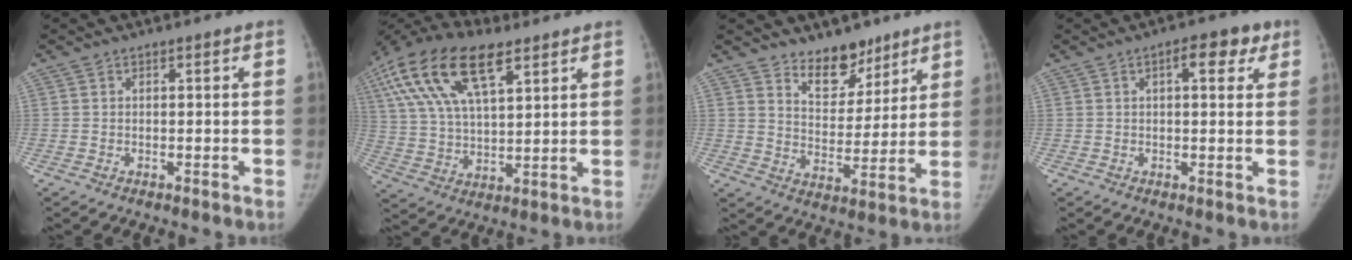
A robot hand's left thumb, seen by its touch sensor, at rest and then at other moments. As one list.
[{"total": 20.7, "force": [10.0, 9.4, 15.4], "torque": [-0.305, 0.001, 0.184]}, {"total": 9.4, "force": [7.3, 5.1, 3.2], "torque": [-0.014, -0.054, 0.127]}, {"total": 6.0, "force": [2.7, 2.7, 4.7], "torque": [-0.042, -0.002, 0.030]}]